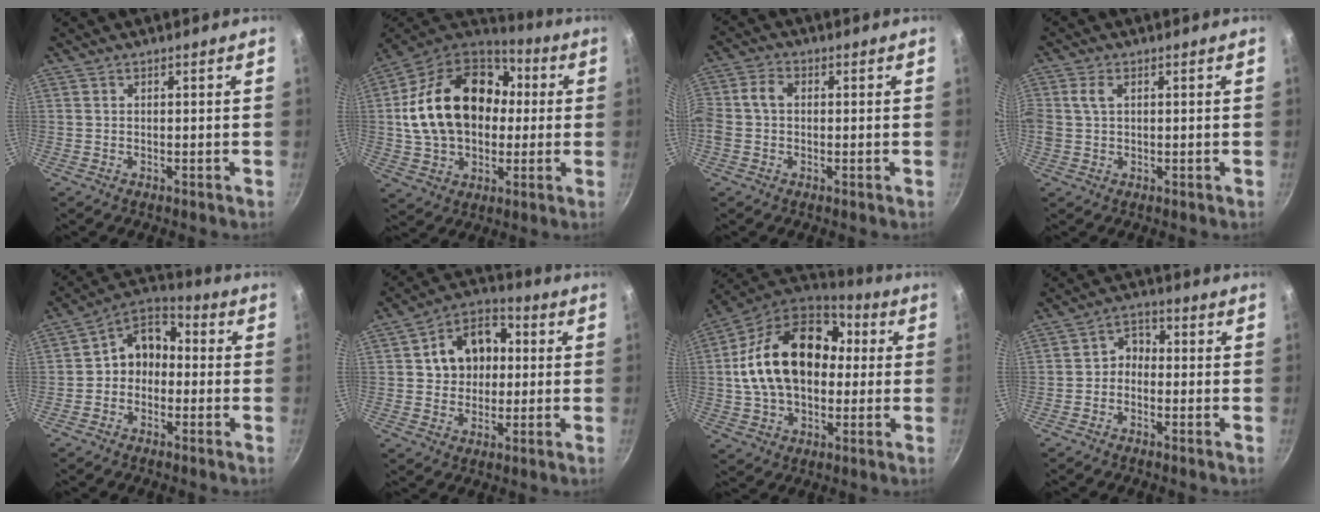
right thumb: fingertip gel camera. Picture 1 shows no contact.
{"total": 24.6, "force": [2.5, 17.7, 16.9], "torque": [-0.279, 0.041, 0.044]}
{"total": 5.7, "force": [0.2, 4.2, 3.9], "torque": [-0.084, 0.017, -0.012]}
{"total": 3.6, "force": [0.9, 2.4, 2.5], "torque": [-0.049, 0.003, 0.015]}
{"total": 9.2, "force": [-1.0, 7.4, 5.4], "torque": [-0.045, 0.044, -0.040]}
{"total": 12.4, "force": [1.7, 9.9, 7.3], "torque": [-0.073, 0.018, 0.016]}
{"total": 23.4, "force": [2.4, 16.0, 16.8], "torque": [-0.269, 0.042, 0.034]}
{"total": 3.7, "force": [-1.2, 2.9, 2.0], "torque": [-0.014, 0.024, -0.030]}